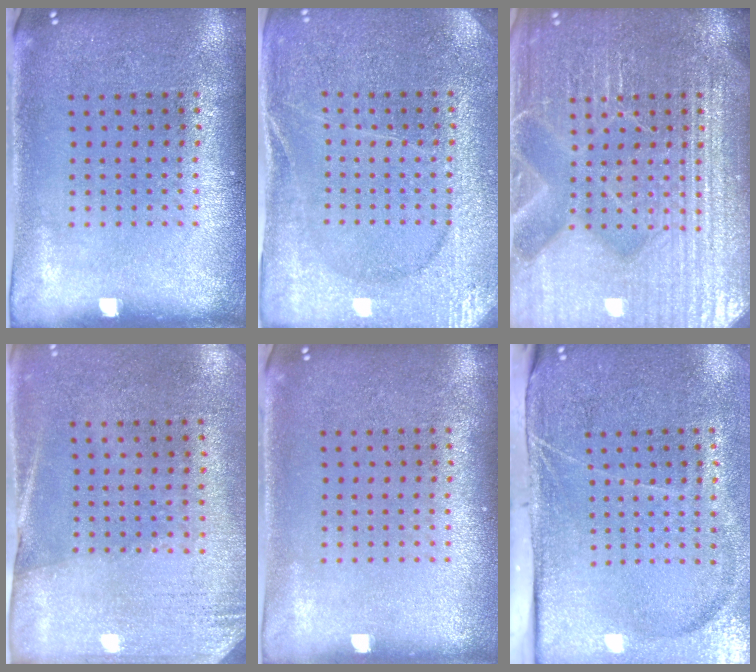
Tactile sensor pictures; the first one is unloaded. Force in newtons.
{"total": 3.0, "press": 2.9, "slide": 0.4}
{"total": 7.6, "press": 7.5, "slide": 1.0}
{"total": 2.6, "press": 2.3, "slide": 1.3}
{"total": 0.0}
{"total": 4.3, "press": 3.5, "slide": 2.5}